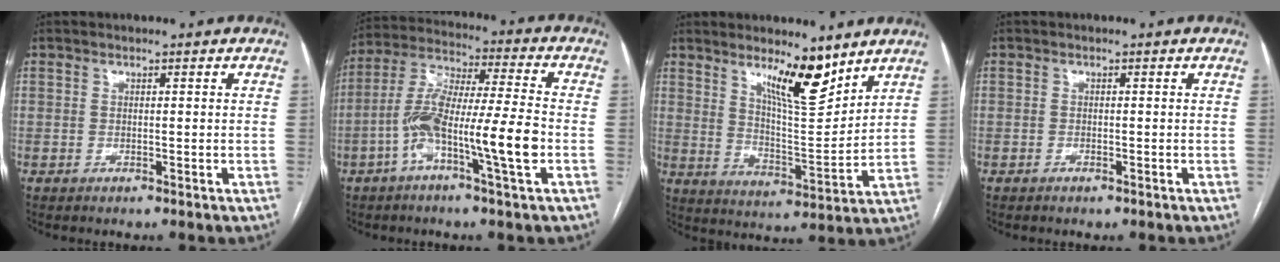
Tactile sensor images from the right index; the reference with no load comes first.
{"total": 13.8, "force": [-4.3, 0.6, 13.1], "torque": [-0.254, 0.010, -0.085]}
{"total": 9.9, "force": [7.1, 1.6, 6.7], "torque": [-0.117, -0.016, 0.127]}
{"total": 0.5, "force": [-0.4, 0.2, 0.3], "torque": [-0.009, -0.001, -0.004]}